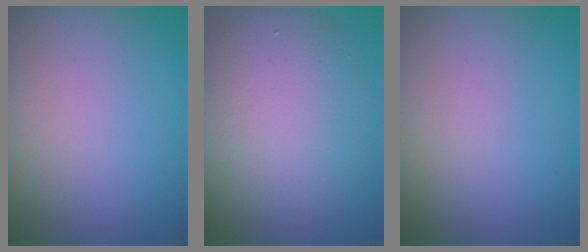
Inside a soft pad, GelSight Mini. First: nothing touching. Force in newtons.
{"total": 7.3, "press": 7.3, "slide": 0.5}
{"total": 0.0}